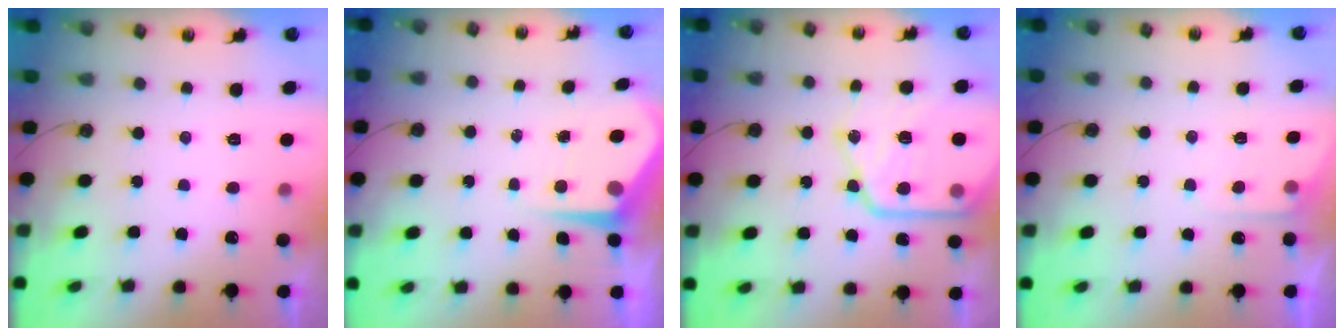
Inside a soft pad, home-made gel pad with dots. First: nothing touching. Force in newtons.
{"total": 6.1, "press": 6.0, "slide": 0.6}
{"total": 18.4, "press": 18.3, "slide": 1.9}
{"total": 4.2, "press": 4.2, "slide": 0.7}